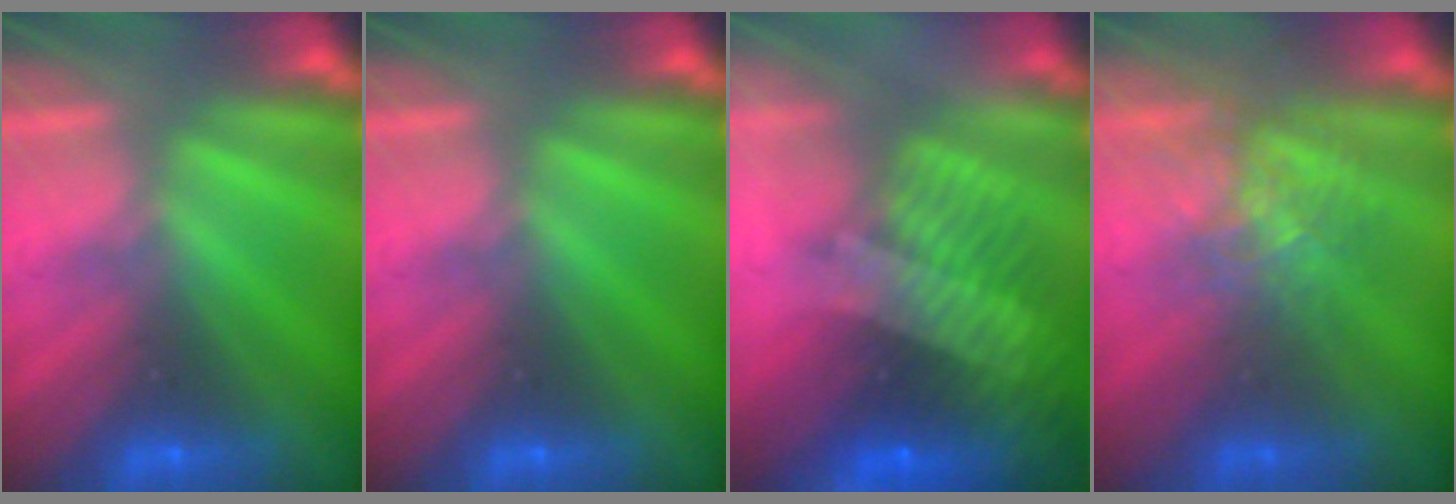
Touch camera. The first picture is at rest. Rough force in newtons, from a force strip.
{"total": 0.0}
{"total": 9.6}
{"total": 2.7}